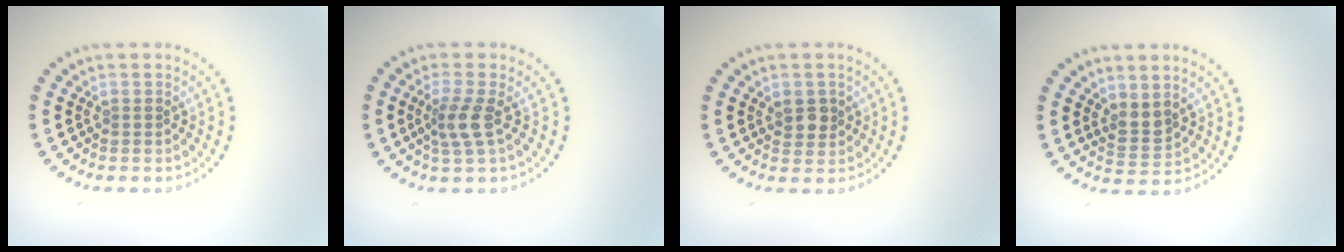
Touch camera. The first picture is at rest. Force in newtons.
{"total": 2.5, "press": 1.9, "slide": 1.6}
{"total": 1.8, "press": 1.8, "slide": 0.5}
{"total": 2.0, "press": 1.8, "slide": 1.0}